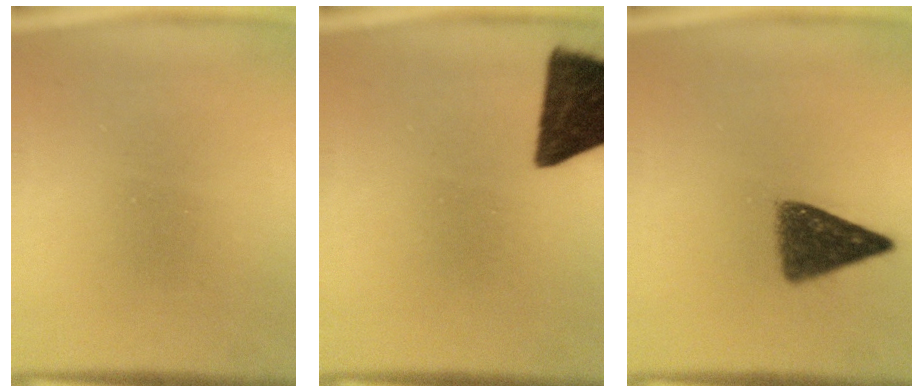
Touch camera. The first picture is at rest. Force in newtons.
{"total": 14.7}
{"total": 7.5}